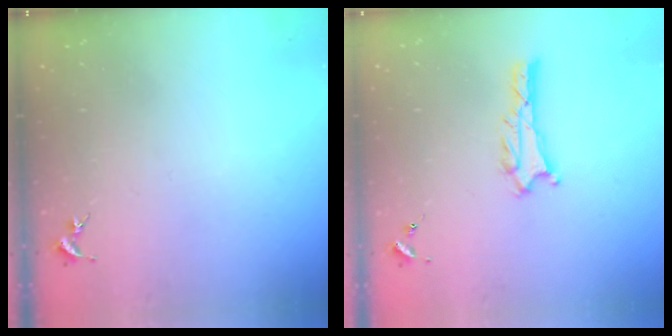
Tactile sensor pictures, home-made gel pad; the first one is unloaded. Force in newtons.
{"total": 2.0, "press": 2.0, "slide": 0.3}